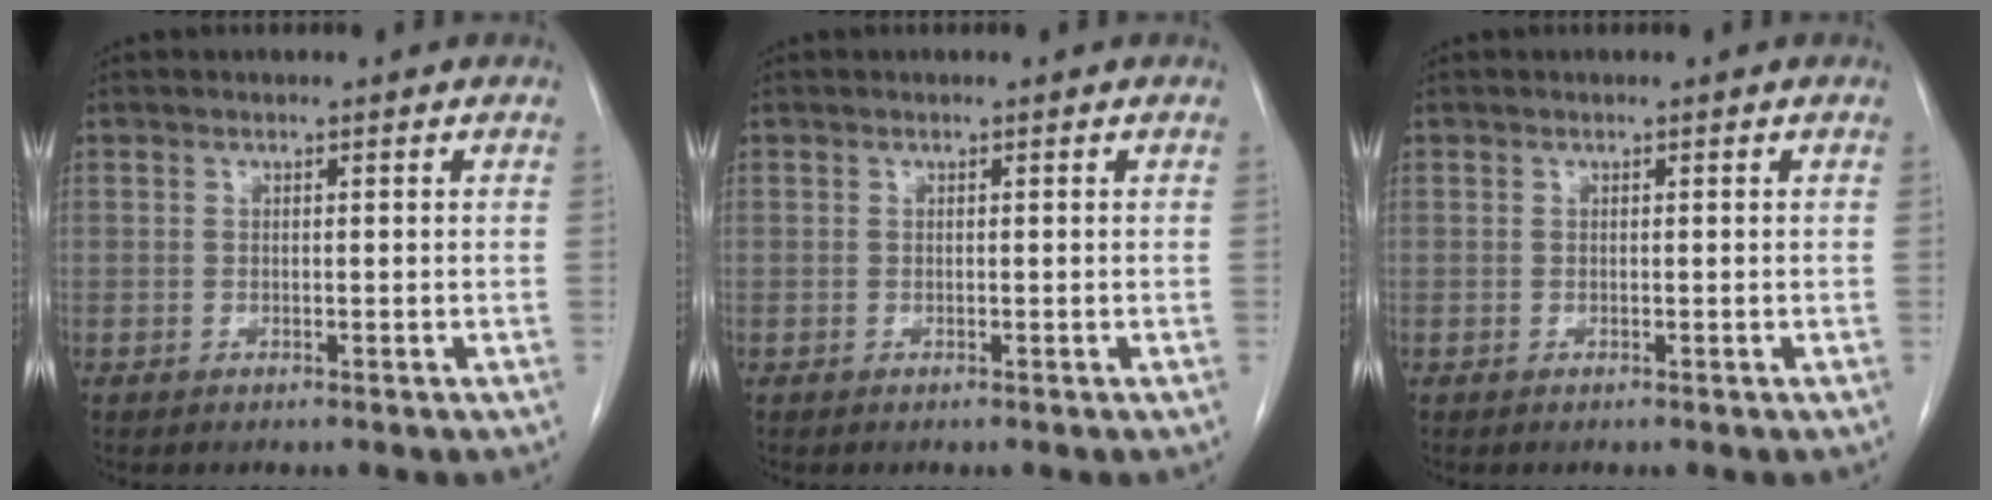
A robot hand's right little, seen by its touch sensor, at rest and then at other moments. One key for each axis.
{"total": 0.0}
{"total": 0.0}